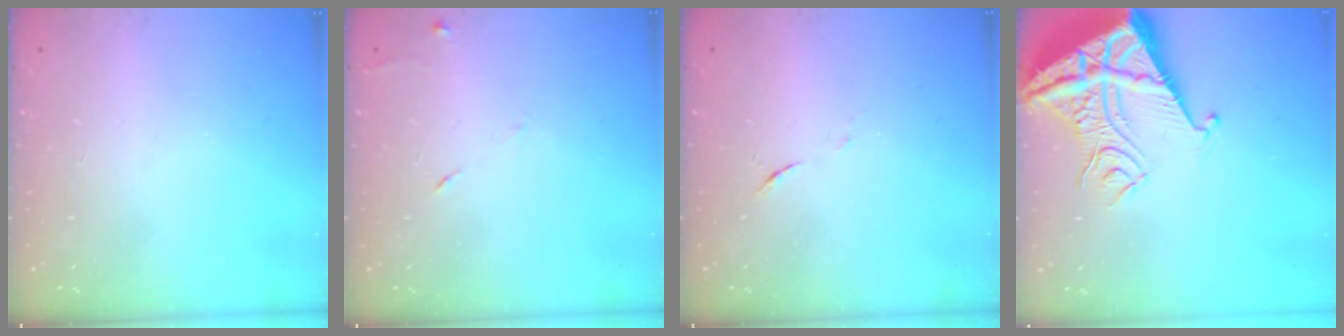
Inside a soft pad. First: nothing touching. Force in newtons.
{"total": 5.2, "press": 5.1, "slide": 0.6}
{"total": 4.3, "press": 4.1, "slide": 1.2}
{"total": 11.5, "press": 11.5, "slide": 1.2}